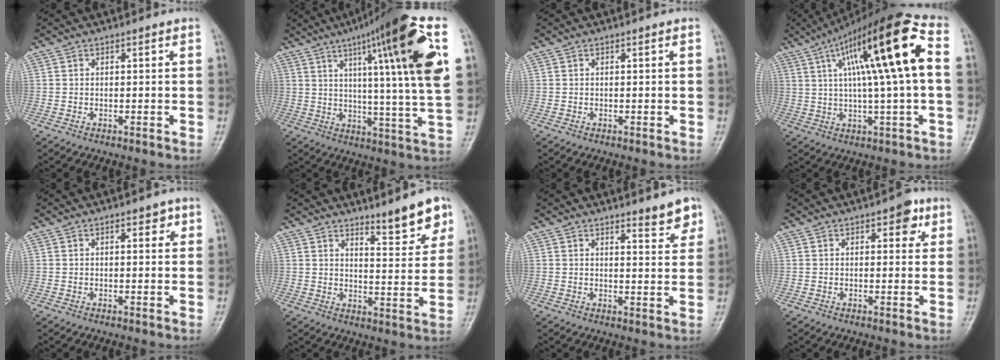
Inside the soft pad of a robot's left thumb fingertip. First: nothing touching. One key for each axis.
{"total": 22.6, "fx": 9.3, "fy": 2.0, "fz": 20.5, "tx": -0.280, "ty": -0.024, "tz": 0.127}
{"total": 0.0}
{"total": 20.0, "fx": 4.2, "fy": 3.0, "fz": 19.3, "tx": -0.326, "ty": 0.037, "tz": 0.061}
{"total": 2.8, "fx": 1.1, "fy": 1.3, "fz": 2.1, "tx": -0.016, "ty": 0.000, "tz": 0.011}
{"total": 8.0, "fx": 5.8, "fy": 1.9, "fz": 5.2, "tx": -0.055, "ty": -0.047, "tz": 0.086}
{"total": 4.2, "fx": 3.2, "fy": 1.0, "fz": 2.4, "tx": -0.016, "ty": -0.026, "tz": 0.042}
{"total": 4.0, "fx": 1.8, "fy": 2.1, "fz": 2.8, "tx": -0.014, "ty": -0.001, "tz": 0.015}